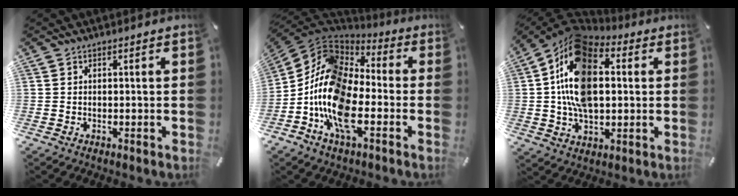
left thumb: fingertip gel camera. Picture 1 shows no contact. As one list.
[{"total": 16.4, "force": [-6.9, 9.0, 11.8], "torque": [-0.262, 0.016, -0.133]}, {"total": 18.8, "force": [2.5, 11.9, 14.3], "torque": [-0.291, -0.005, 0.038]}]